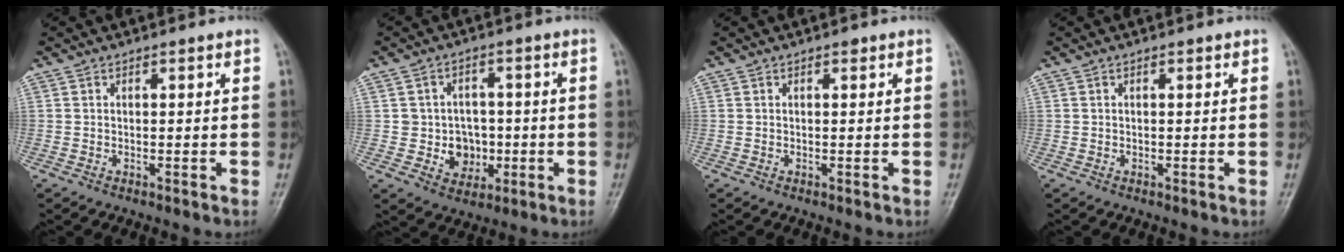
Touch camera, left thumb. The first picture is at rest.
{"total": 7.0, "force": [-0.9, 6.3, 2.8], "torque": [0.000, 0.013, -0.009]}
{"total": 0.6, "force": [0.4, 0.4, 0.4], "torque": [-0.002, -0.001, 0.003]}
{"total": 0.0}